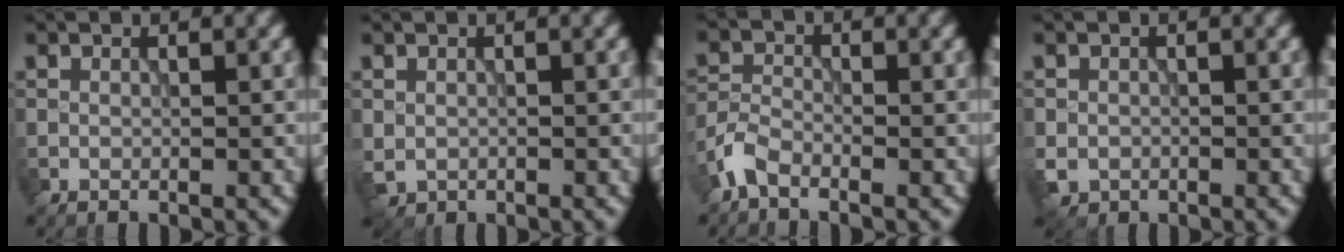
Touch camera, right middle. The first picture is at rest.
{"total": 1.2, "force": [-0.2, 1.1, 0.5], "torque": [-0.012, -0.007, -0.001]}
{"total": 2.5, "force": [-1.8, 1.0, 1.4], "torque": [-0.033, 0.003, -0.049]}
{"total": 2.2, "force": [-0.8, 1.8, 0.8], "torque": [-0.017, -0.009, -0.019]}